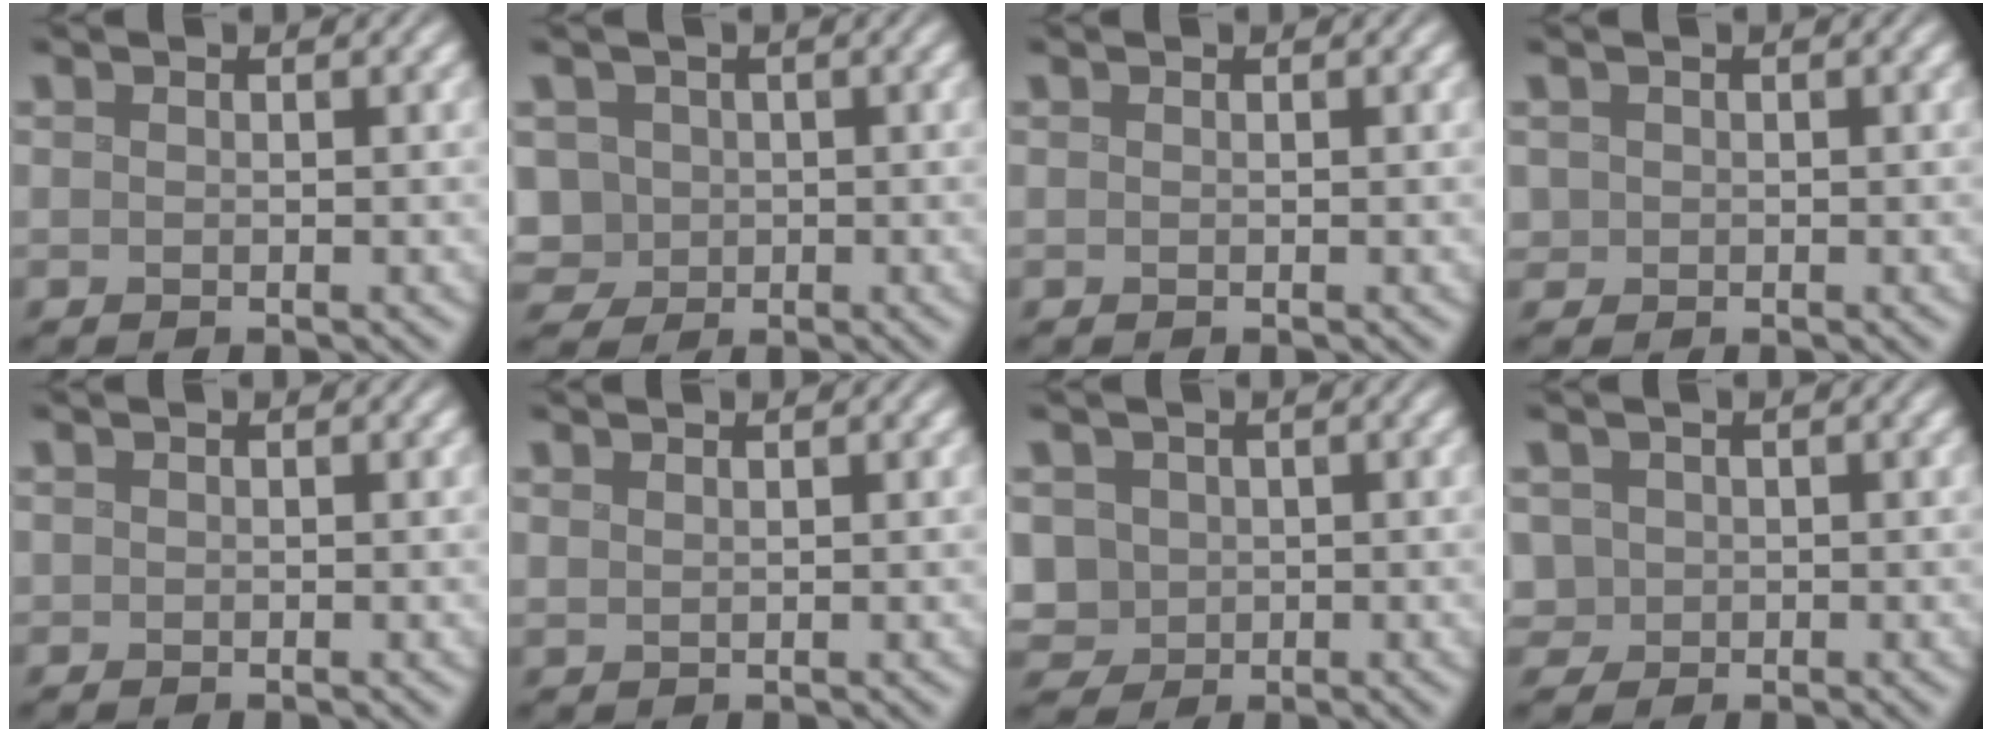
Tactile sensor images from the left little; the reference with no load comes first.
{"total": 4.9, "force": [-0.5, 4.5, 2.0], "torque": [-0.047, 0.012, -0.034]}
{"total": 0.0}
{"total": 0.9, "force": [0.0, 0.9, 0.2], "torque": [-0.004, 0.000, 0.001]}
{"total": 0.0}
{"total": 0.6, "force": [0.6, 0.0, 0.0], "torque": [-0.004, 0.001, 0.016]}
{"total": 5.1, "force": [-0.2, 4.6, 2.2], "torque": [-0.052, 0.008, -0.025]}
{"total": 2.5, "force": [0.1, 2.4, 0.9], "torque": [-0.019, 0.012, 0.002]}